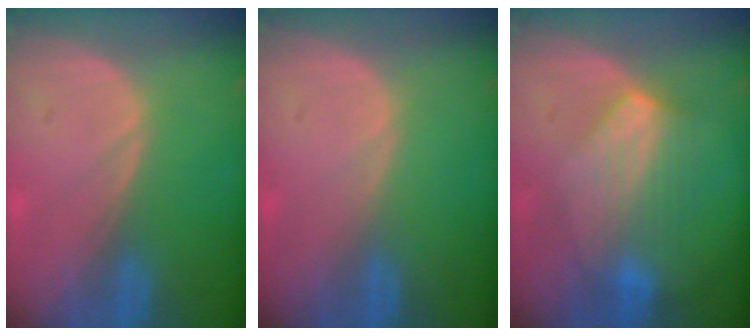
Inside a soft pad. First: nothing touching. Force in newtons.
{"total": 0.0}
{"total": 7.0, "press": 6.5, "slide": 2.4}